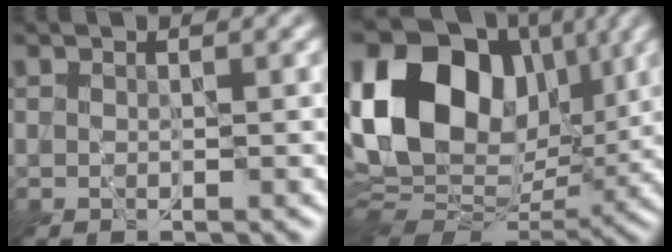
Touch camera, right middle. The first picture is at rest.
{"total": 18.9, "force": [4.9, 13.0, 12.8], "torque": [-0.241, 0.041, 0.074]}